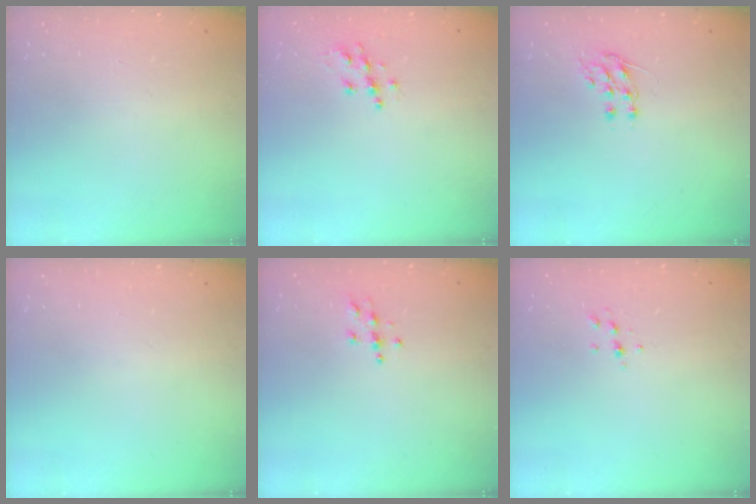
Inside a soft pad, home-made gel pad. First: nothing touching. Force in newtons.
{"total": 7.7, "press": 7.7, "slide": 0.3}
{"total": 6.4, "press": 6.4, "slide": 0.5}
{"total": 0.0}
{"total": 3.9, "press": 3.8, "slide": 0.4}
{"total": 4.7, "press": 4.4, "slide": 1.6}